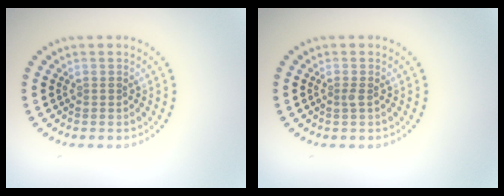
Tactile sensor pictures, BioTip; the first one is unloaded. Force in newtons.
{"total": 0.6, "press": 0.4, "slide": 0.3}